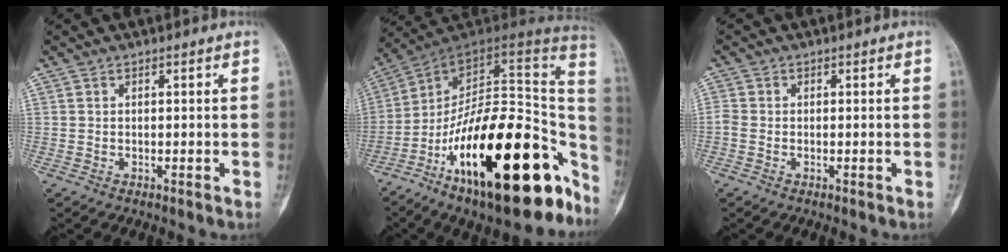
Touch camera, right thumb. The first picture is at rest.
{"total": 33.2, "force": [-13.7, 14.2, 26.8], "torque": [-0.293, 0.080, -0.212]}
{"total": 1.4, "force": [-0.4, 1.0, 0.9], "torque": [-0.019, 0.000, -0.015]}